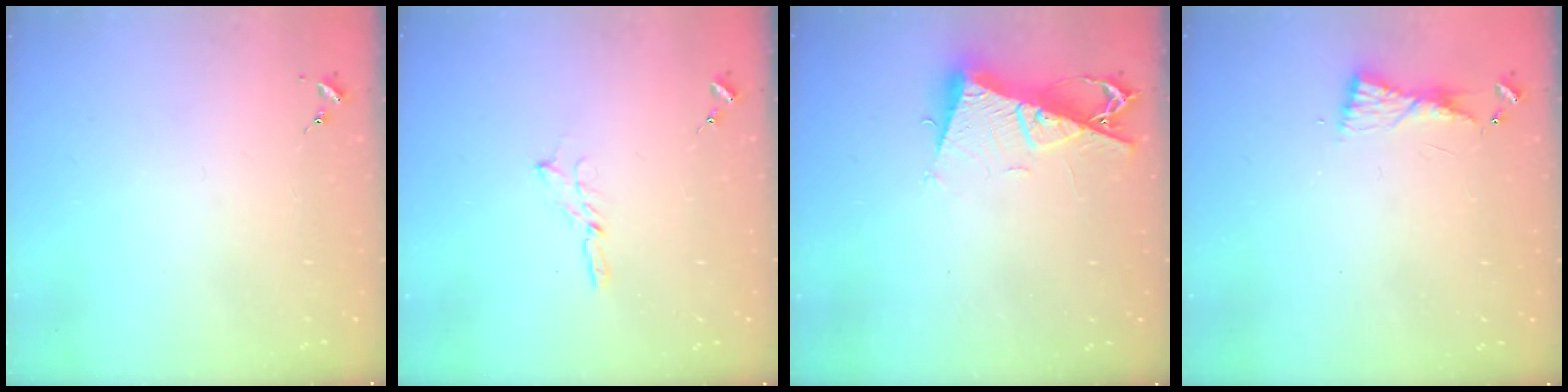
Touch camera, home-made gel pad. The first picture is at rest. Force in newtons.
{"total": 3.7, "press": 3.7, "slide": 0.3}
{"total": 10.3, "press": 10.3, "slide": 0.8}
{"total": 5.6, "press": 5.6, "slide": 0.8}